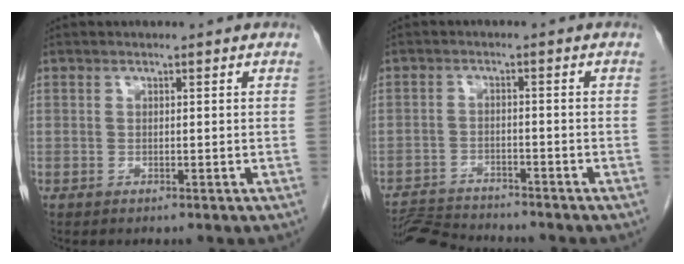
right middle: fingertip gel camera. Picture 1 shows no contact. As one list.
[{"total": 6.7, "force": [-6.7, 0.0, 0.4], "torque": [-0.005, -0.009, -0.115]}]